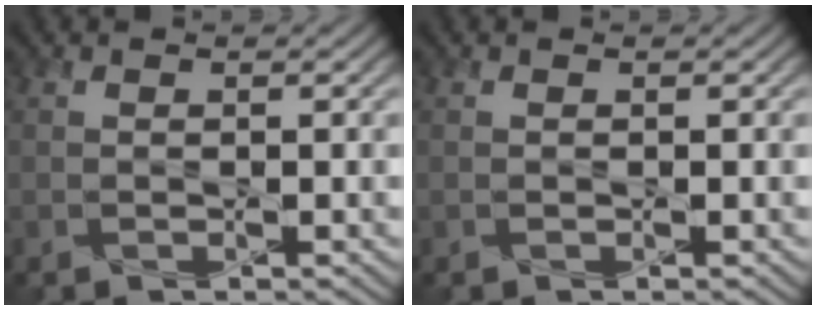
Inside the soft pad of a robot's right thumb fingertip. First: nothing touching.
{"total": 0.0}